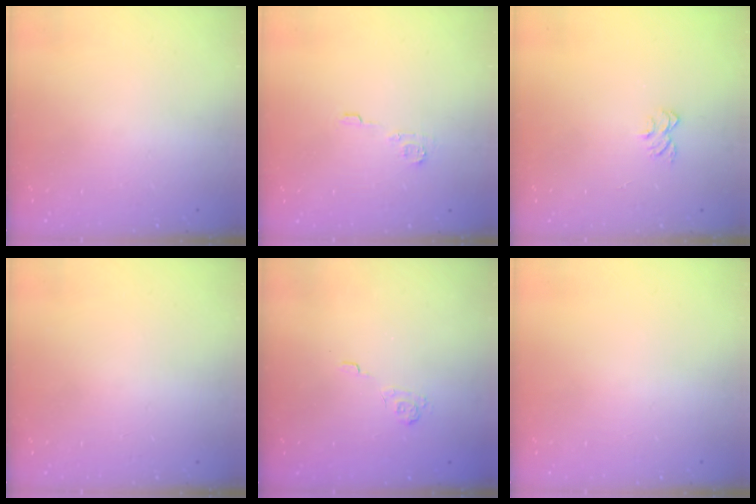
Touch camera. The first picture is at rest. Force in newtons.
{"total": 4.9, "press": 4.9, "slide": 0.2}
{"total": 5.4, "press": 5.4, "slide": 0.5}
{"total": 0.0}
{"total": 2.2, "press": 1.7, "slide": 1.4}
{"total": 0.0}